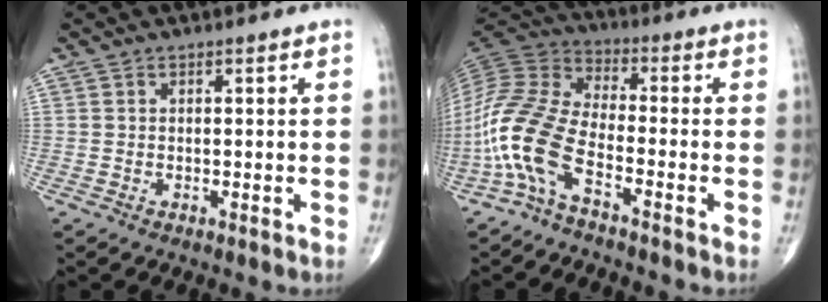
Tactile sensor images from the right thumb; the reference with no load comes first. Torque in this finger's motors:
{"motor_torque": [0.28, 0.58, 1.63, -0.44, 0.21]}